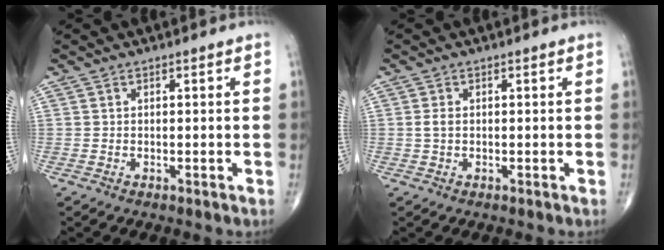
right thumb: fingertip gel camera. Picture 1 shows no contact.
{"total": 1.4, "force": [0.0, 0.9, 1.1], "torque": [-0.025, 0.002, 0.000]}